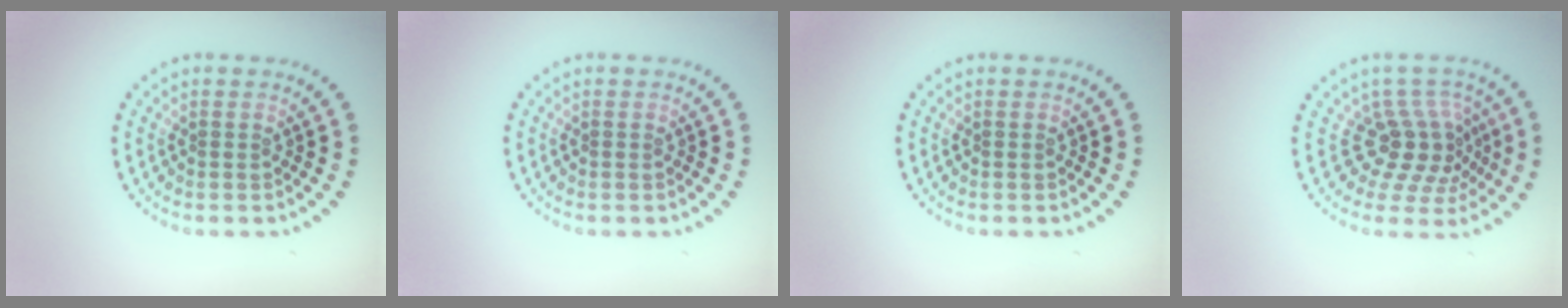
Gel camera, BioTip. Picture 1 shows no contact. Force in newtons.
{"total": 0.0}
{"total": 0.0}
{"total": 4.3, "press": 3.1, "slide": 3.0}